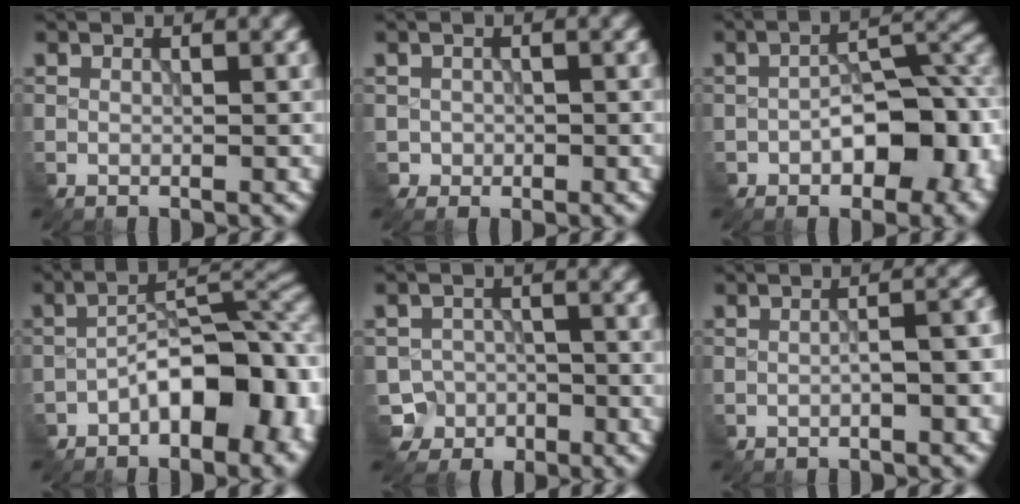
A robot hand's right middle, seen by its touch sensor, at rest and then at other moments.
{"total": 1.2, "force": [-0.3, 1.1, 0.0], "torque": [-0.001, -0.006, -0.005]}
{"total": 9.7, "force": [-2.7, 5.5, 7.5], "torque": [-0.094, 0.000, -0.037]}
{"total": 10.0, "force": [-3.7, 5.1, 7.8], "torque": [-0.102, 0.012, -0.061]}
{"total": 3.5, "force": [-2.5, 2.5, -0.2], "torque": [0.020, 0.007, -0.036]}
{"total": 4.2, "force": [-0.9, 1.7, 3.7], "torque": [-0.035, 0.005, -0.006]}